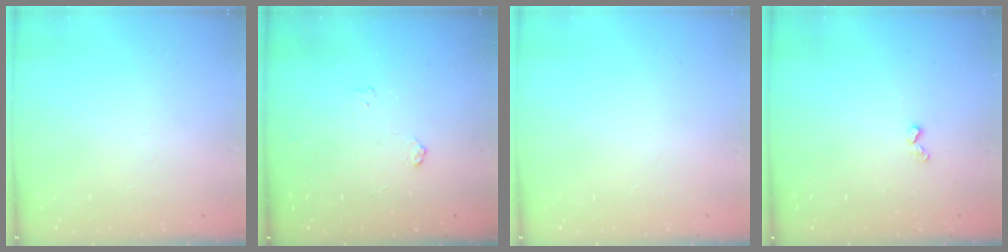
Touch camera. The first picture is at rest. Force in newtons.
{"total": 3.6, "press": 3.6, "slide": 0.4}
{"total": 0.0}
{"total": 3.3, "press": 3.2, "slide": 0.5}